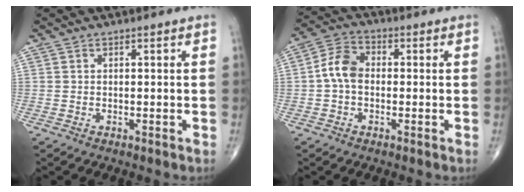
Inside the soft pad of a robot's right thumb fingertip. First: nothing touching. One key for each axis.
{"total": 6.5, "fx": -0.5, "fy": 4.5, "fz": 4.6, "tx": -0.083, "ty": 0.021, "tz": -0.021}